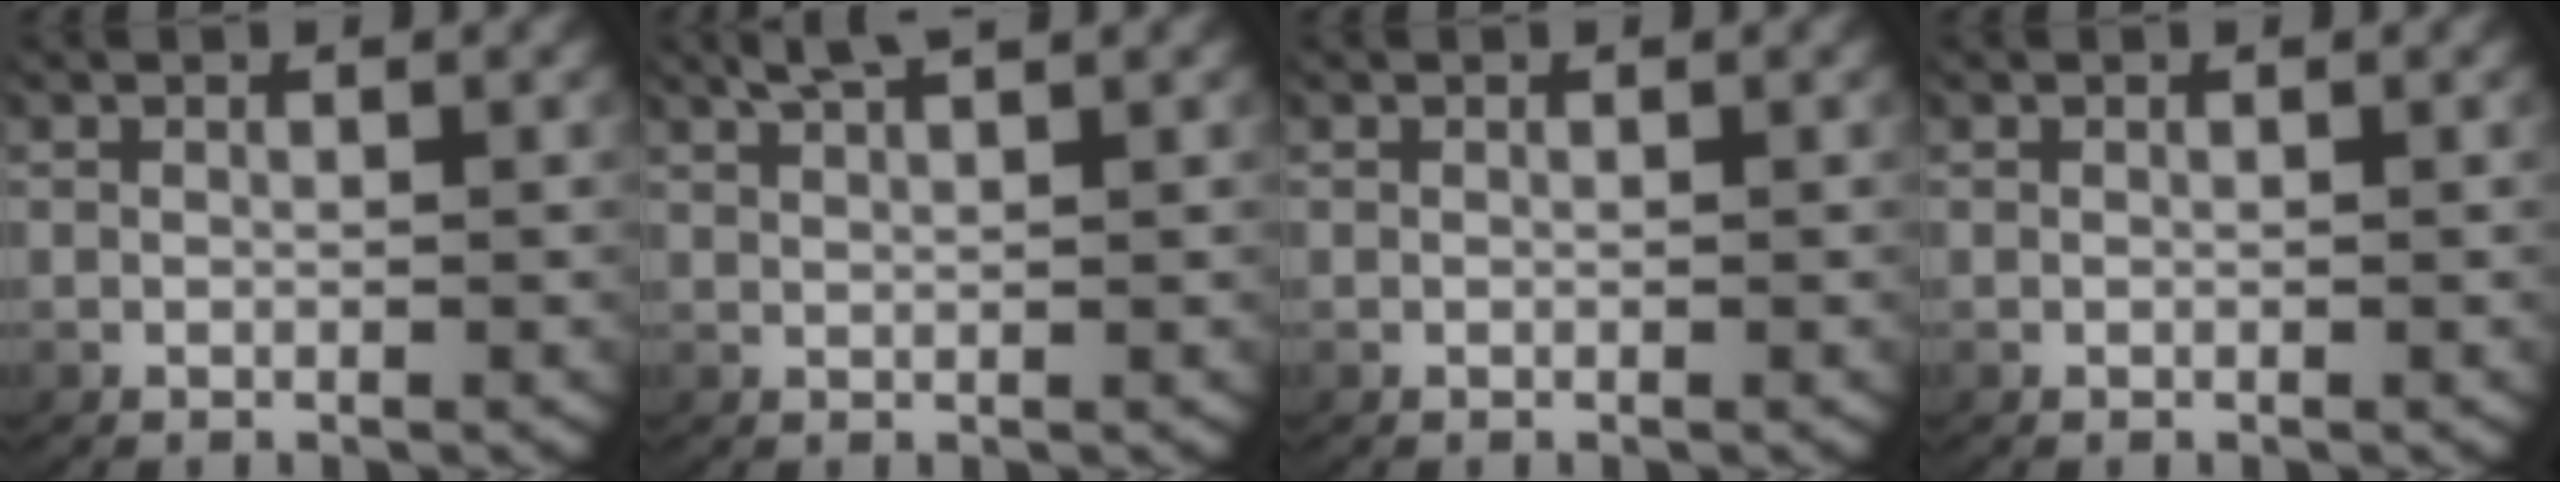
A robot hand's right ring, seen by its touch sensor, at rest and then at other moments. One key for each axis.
{"total": 2.9, "fx": 2.6, "fy": 0.2, "fz": 1.3, "tx": -0.029, "ty": 0.007, "tz": 0.046}
{"total": 0.0}
{"total": 0.0}